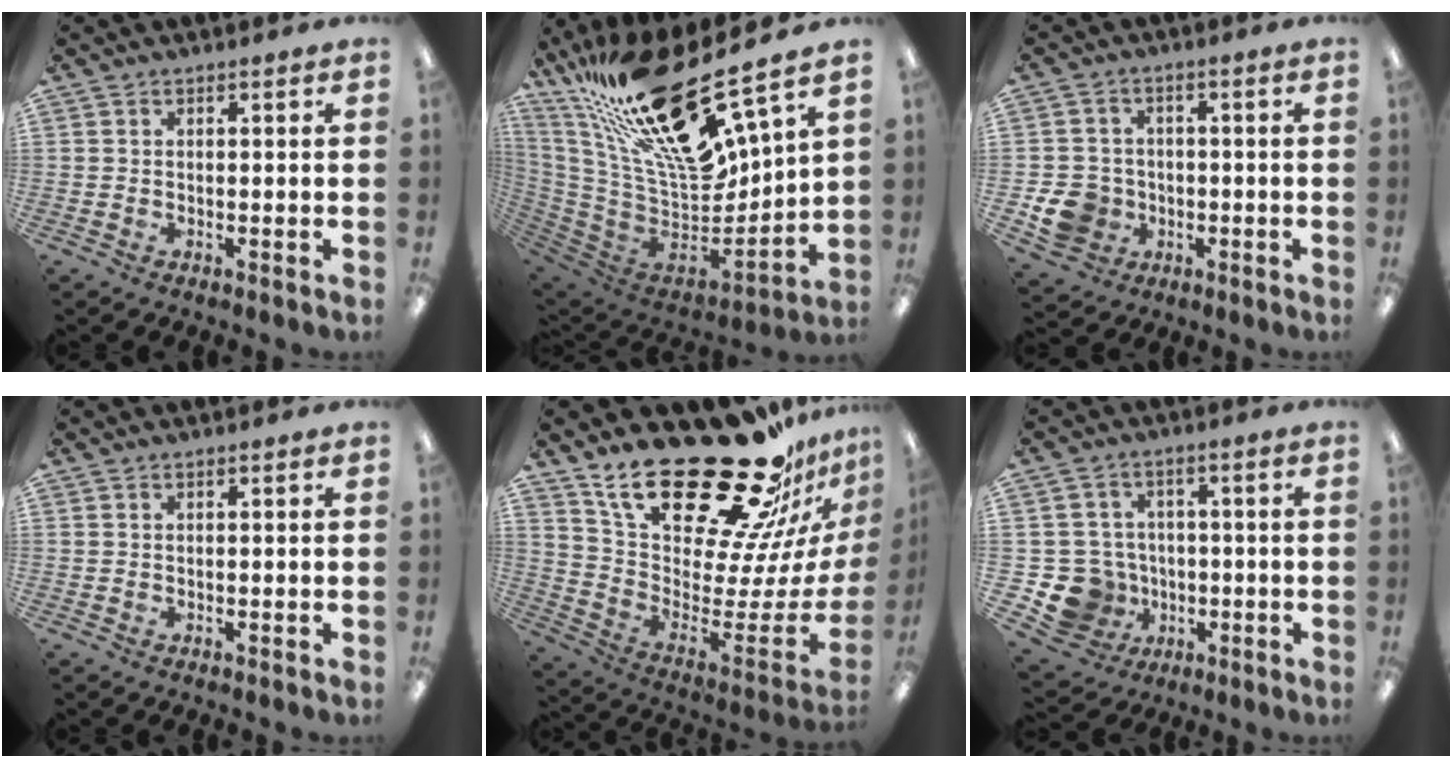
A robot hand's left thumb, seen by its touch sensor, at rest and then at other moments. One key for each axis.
{"total": 29.3, "fx": 20.6, "fy": 7.9, "fz": 19.2, "tx": -0.316, "ty": -0.162, "tz": 0.352}
{"total": 8.3, "fx": -2.4, "fy": 7.5, "fz": 2.8, "tx": -0.070, "ty": 0.020, "tz": -0.037}
{"total": 0.0}
{"total": 31.3, "fx": 22.1, "fy": 11.8, "fz": 18.7, "tx": -0.289, "ty": -0.161, "tz": 0.400}
{"total": 10.2, "fx": -2.7, "fy": 9.6, "fz": 2.3, "tx": -0.083, "ty": 0.022, "tz": -0.038}